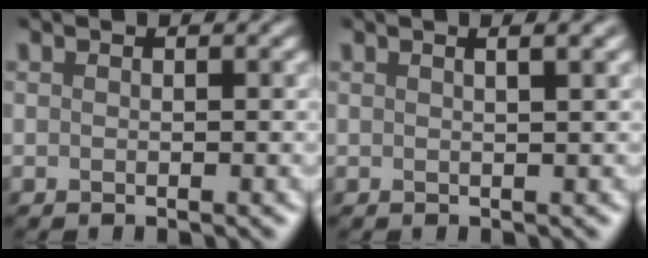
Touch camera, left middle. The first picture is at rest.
{"total": 4.7, "force": [2.3, 2.2, 3.4], "torque": [-0.005, 0.034, -0.003]}